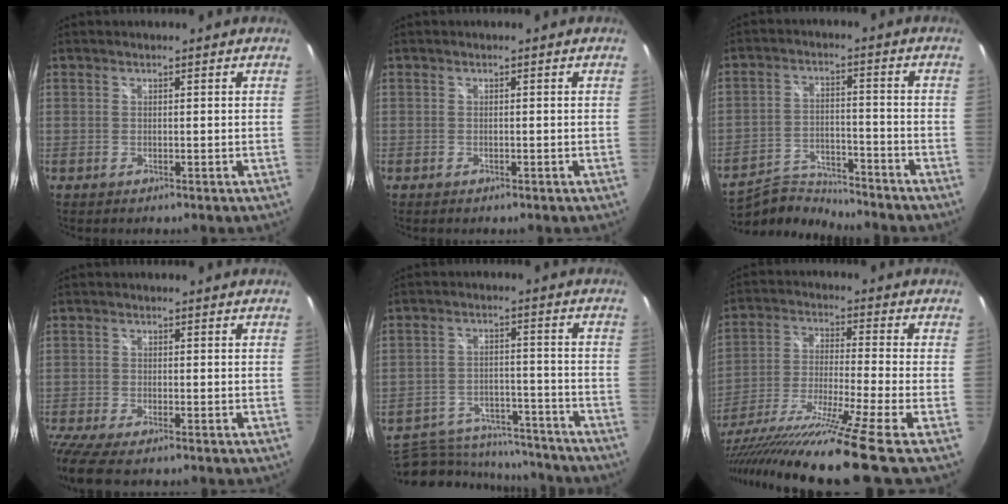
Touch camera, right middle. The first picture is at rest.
{"total": 0.0}
{"total": 11.0, "force": [-10.8, 1.2, 1.6], "torque": [-0.053, 0.004, -0.192]}
{"total": 6.8, "force": [-5.6, 0.7, 3.7], "torque": [-0.098, -0.036, -0.104]}
{"total": 19.8, "force": [-16.8, 7.5, 7.2], "torque": [-0.159, 0.003, -0.230]}
{"total": 21.1, "force": [-16.5, -3.0, 12.8], "torque": [-0.225, -0.080, -0.287]}